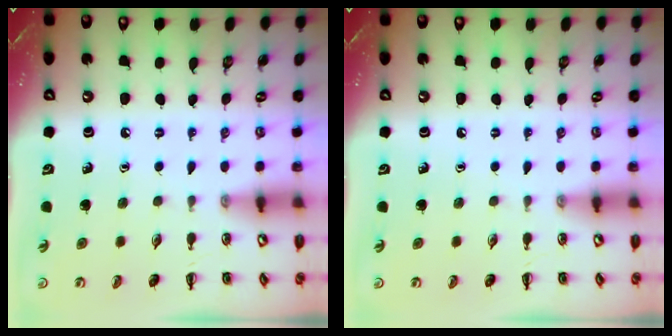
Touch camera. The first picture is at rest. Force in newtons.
{"total": 0.0}